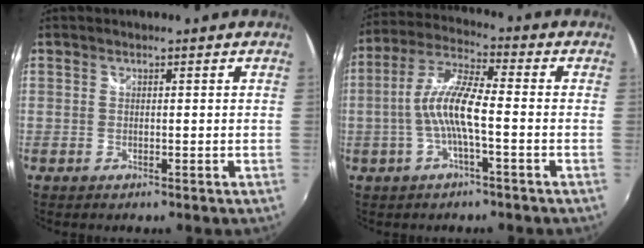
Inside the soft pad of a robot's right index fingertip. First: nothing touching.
{"total": 9.4, "force": [-1.9, 1.4, 9.1], "torque": [-0.195, 0.010, -0.036]}